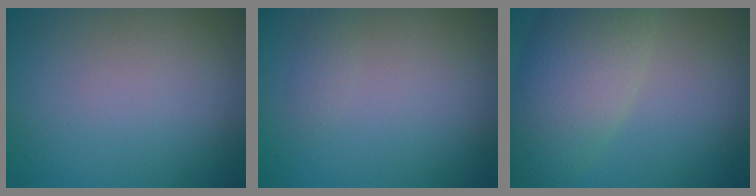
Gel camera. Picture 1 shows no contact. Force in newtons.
{"total": 0.7, "press": 0.7, "slide": 0.1}
{"total": 7.6, "press": 7.6, "slide": 0.7}